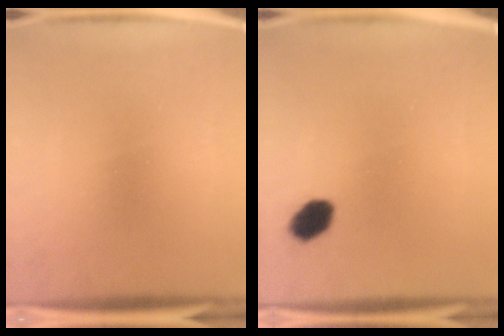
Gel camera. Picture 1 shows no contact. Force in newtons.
{"total": 4.9}